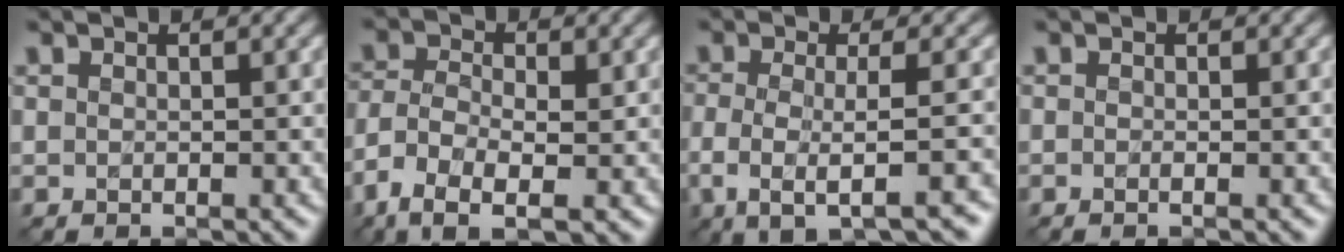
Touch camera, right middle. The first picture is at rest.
{"total": 5.7, "force": [-2.8, 2.6, 4.3], "torque": [-0.092, -0.004, -0.062]}
{"total": 5.3, "force": [-1.8, 1.4, 4.8], "torque": [-0.080, -0.013, -0.036]}
{"total": 0.5, "force": [-0.2, 0.1, 0.4], "torque": [-0.009, -0.008, -0.005]}